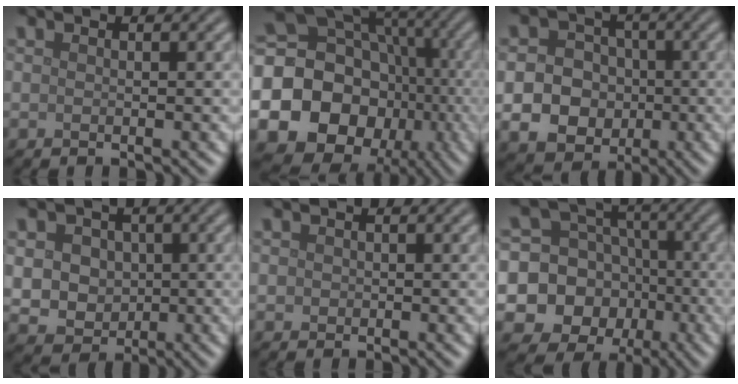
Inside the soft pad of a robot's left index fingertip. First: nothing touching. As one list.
[{"total": 23.6, "force": [-5.4, 20.8, 9.8], "torque": [-0.178, -0.018, -0.120]}, {"total": 10.0, "force": [-2.1, 9.0, 3.7], "torque": [-0.064, -0.014, -0.060]}, {"total": 5.1, "force": [0.3, 4.6, 2.3], "torque": [-0.041, 0.006, -0.008]}, {"total": 0.6, "force": [0.1, 0.6, 0.1], "torque": [0.002, -0.002, 0.001]}, {"total": 16.1, "force": [-3.6, 15.3, 3.6], "torque": [-0.112, -0.008, -0.067]}]